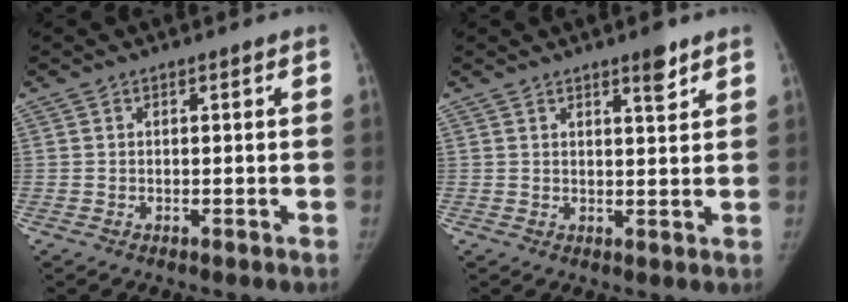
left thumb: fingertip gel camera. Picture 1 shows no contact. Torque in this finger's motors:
{"motor_torque": [0.04, -0.33, 0.85, -0.57, 0.10]}